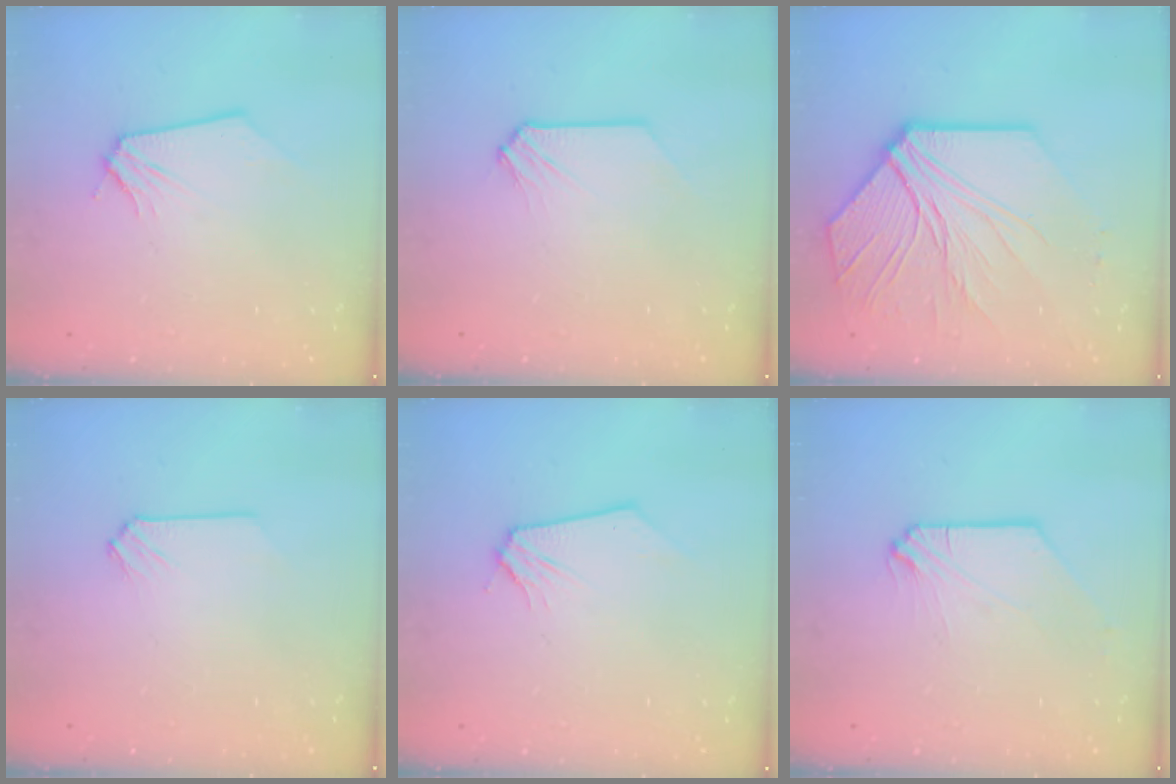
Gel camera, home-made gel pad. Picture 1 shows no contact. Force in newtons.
{"total": 0.0}
{"total": 13.5, "press": 13.4, "slide": 1.8}
{"total": 0.0}
{"total": 0.0}
{"total": 0.9, "press": 0.9, "slide": 0.1}